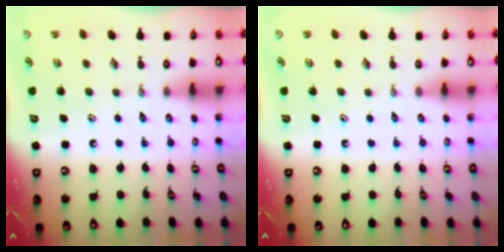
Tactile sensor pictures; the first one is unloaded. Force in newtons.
{"total": 0.0}